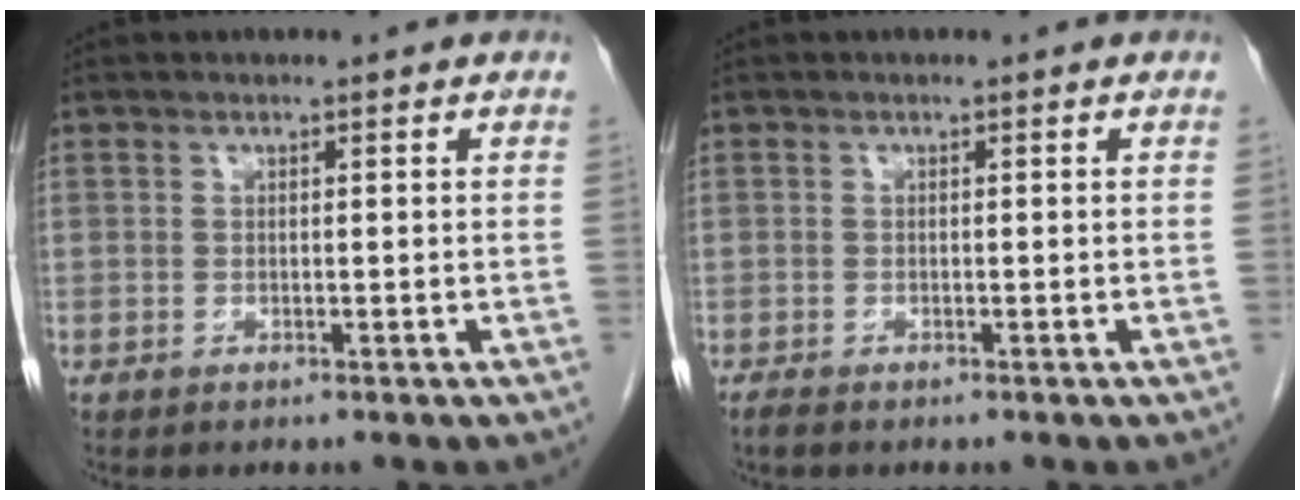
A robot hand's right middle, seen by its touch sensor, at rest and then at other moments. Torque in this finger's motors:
{"motor_torque": [0.06, -0.01, -0.01, 0.00]}